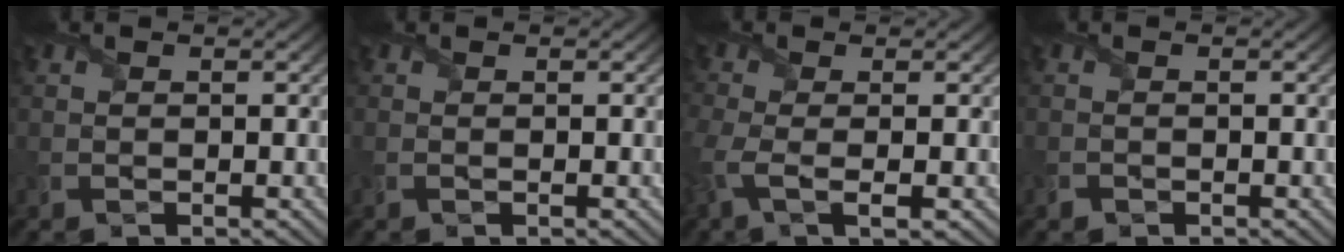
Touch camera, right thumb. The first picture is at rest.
{"total": 0.0}
{"total": 4.2, "force": [-1.3, 1.4, 3.7], "torque": [-0.103, -0.011, -0.030]}
{"total": 0.7, "force": [-0.6, 0.4, -0.1], "torque": [0.002, -0.004, -0.012]}